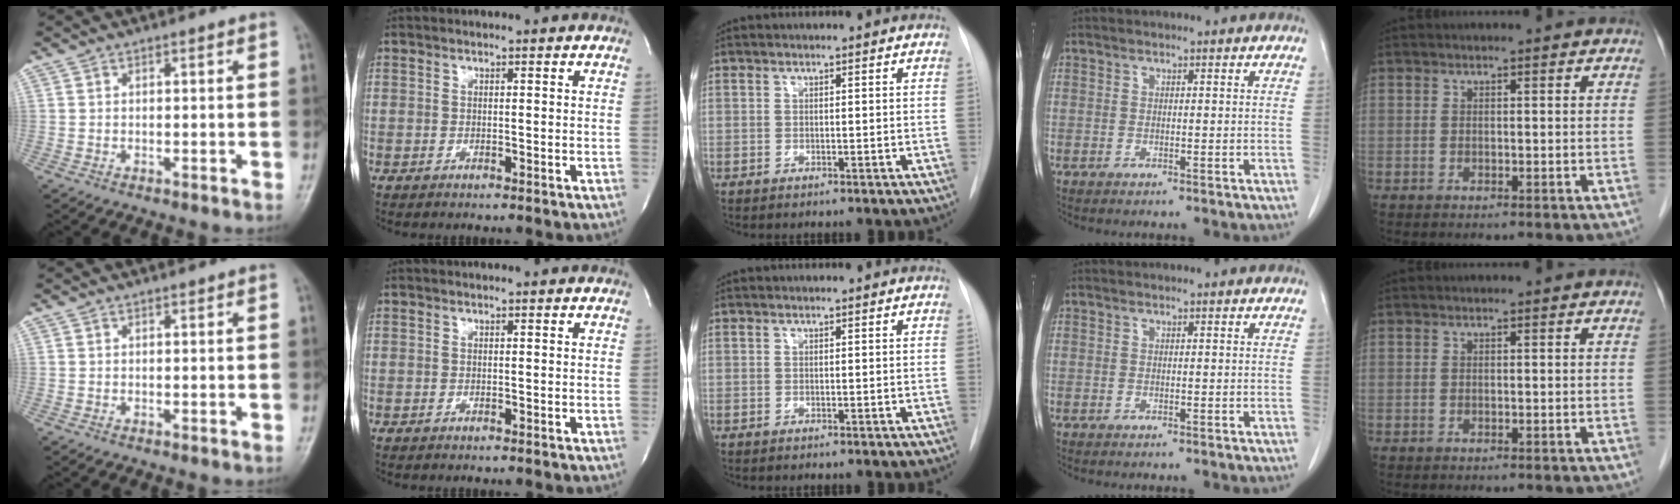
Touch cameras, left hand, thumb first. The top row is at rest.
{}